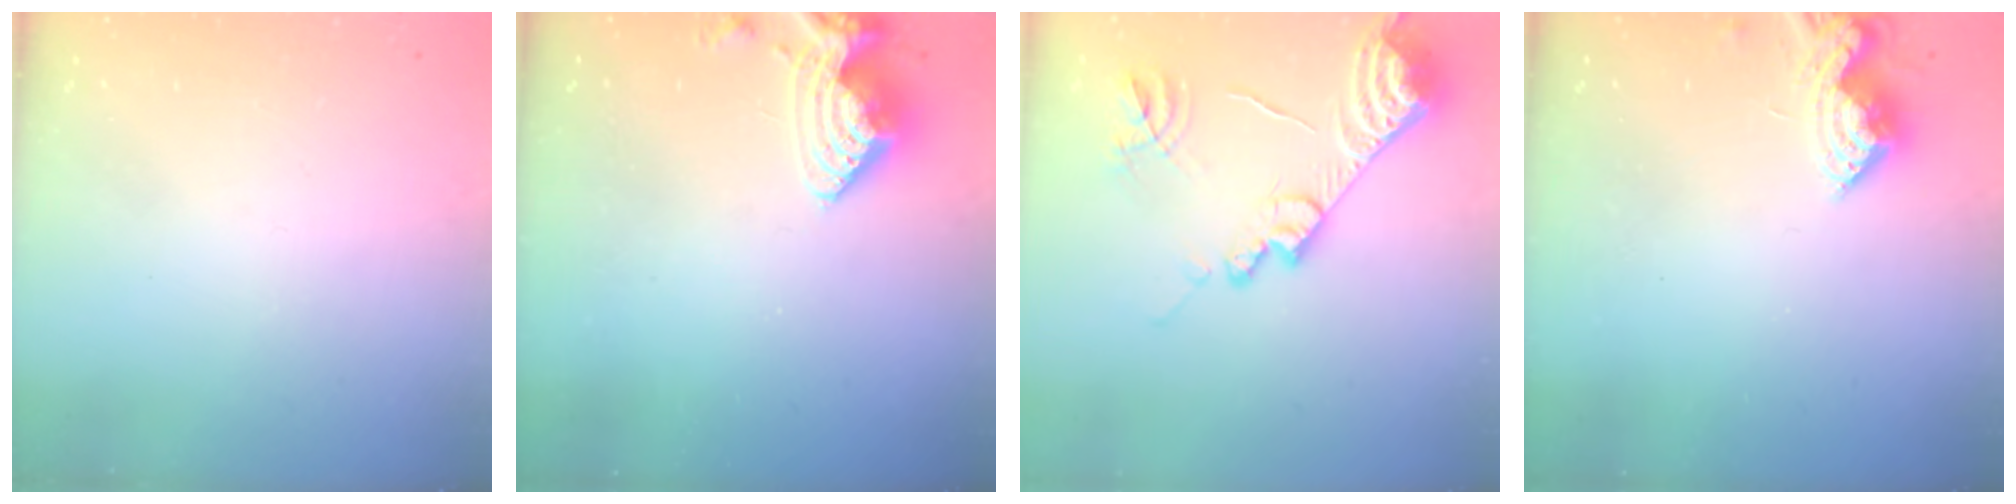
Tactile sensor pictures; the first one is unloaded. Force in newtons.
{"total": 9.1, "press": 9.0, "slide": 1.0}
{"total": 17.2, "press": 17.1, "slide": 1.6}
{"total": 8.7, "press": 8.7, "slide": 0.3}